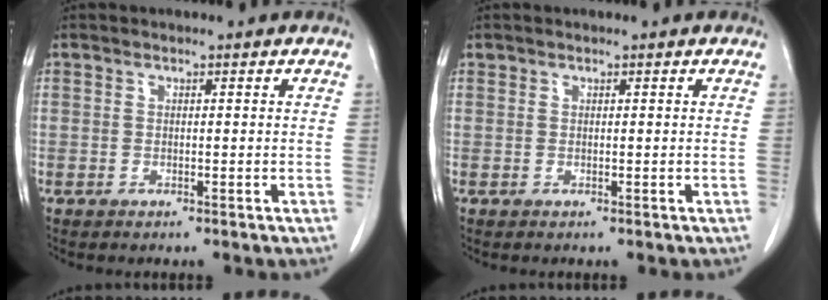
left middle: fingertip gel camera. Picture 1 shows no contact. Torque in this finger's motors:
{"motor_torque": [-0.09, 0.04, -0.02, 0.00]}